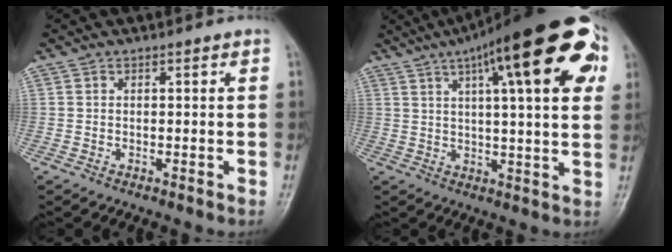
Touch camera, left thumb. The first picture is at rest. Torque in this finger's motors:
{"motor_torque": [1.25, 1.06, 2.08, -0.69, 0.22]}